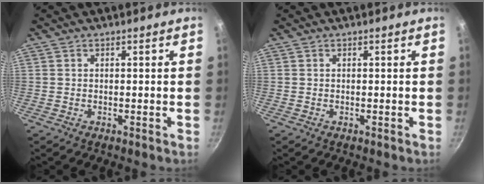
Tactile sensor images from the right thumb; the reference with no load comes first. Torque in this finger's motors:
{"motor_torque": [0.00, 0.00, 0.00, 0.00, 0.00]}